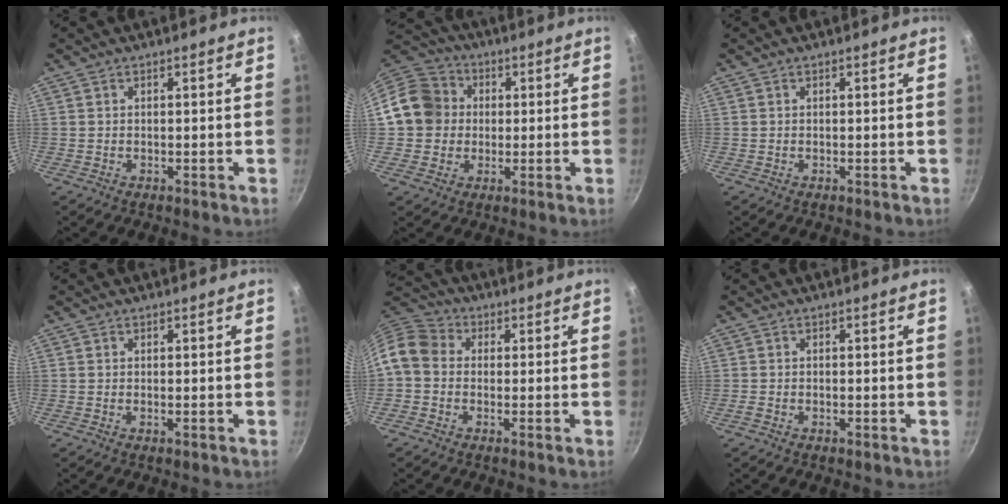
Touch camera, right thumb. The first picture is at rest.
{"total": 13.1, "force": [0.7, 12.0, 5.4], "torque": [-0.080, 0.034, 0.000]}
{"total": 0.0}
{"total": 0.6, "force": [-0.2, 0.1, 0.6], "torque": [-0.012, 0.000, -0.005]}
{"total": 7.8, "force": [-0.5, 6.4, 4.5], "torque": [-0.077, 0.027, -0.032]}
{"total": 0.9, "force": [-0.5, 0.4, 0.7], "torque": [-0.024, 0.006, -0.013]}